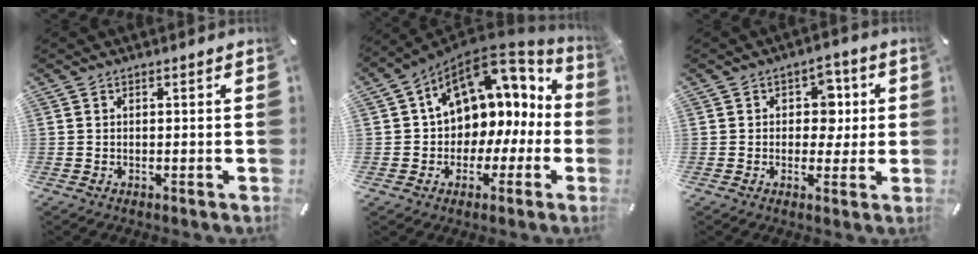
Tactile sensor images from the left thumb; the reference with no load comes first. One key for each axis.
{"total": 12.5, "fx": 5.9, "fy": 9.4, "fz": 5.8, "tx": -0.088, "ty": -0.054, "tz": 0.109}
{"total": 6.6, "fx": 0.7, "fy": 5.5, "fz": 3.7, "tx": -0.042, "ty": 0.002, "tz": 0.006}